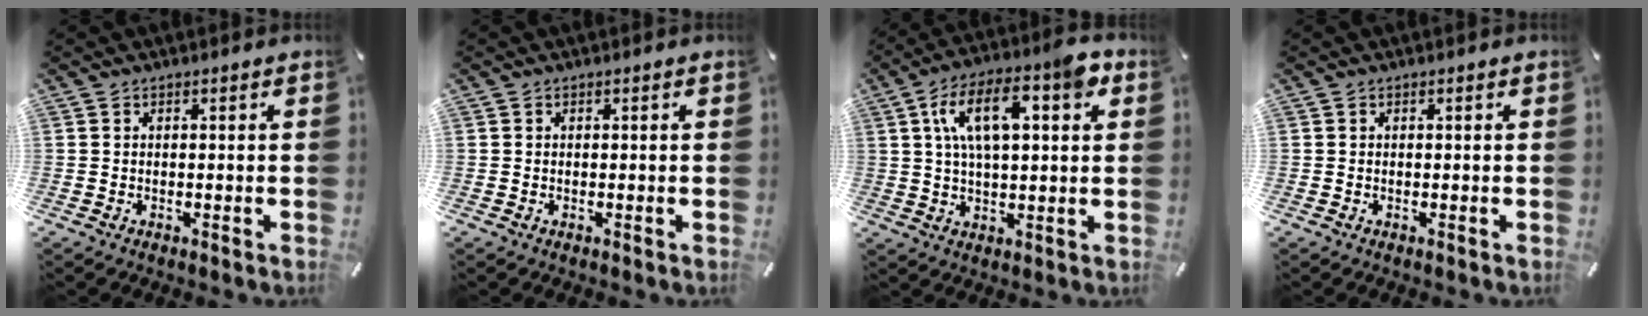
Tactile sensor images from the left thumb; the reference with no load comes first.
{"total": 0.0}
{"total": 14.0, "force": [5.1, 6.4, 11.4], "torque": [-0.190, 0.009, 0.087]}
{"total": 0.0}